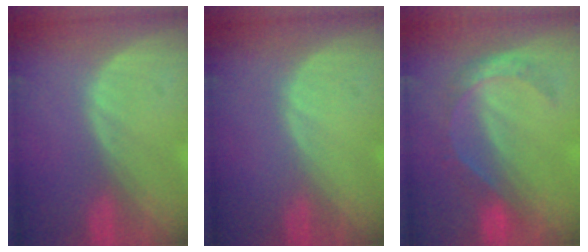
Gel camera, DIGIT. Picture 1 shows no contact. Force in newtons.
{"total": 0.0}
{"total": 5.7, "press": 4.9, "slide": 2.9}